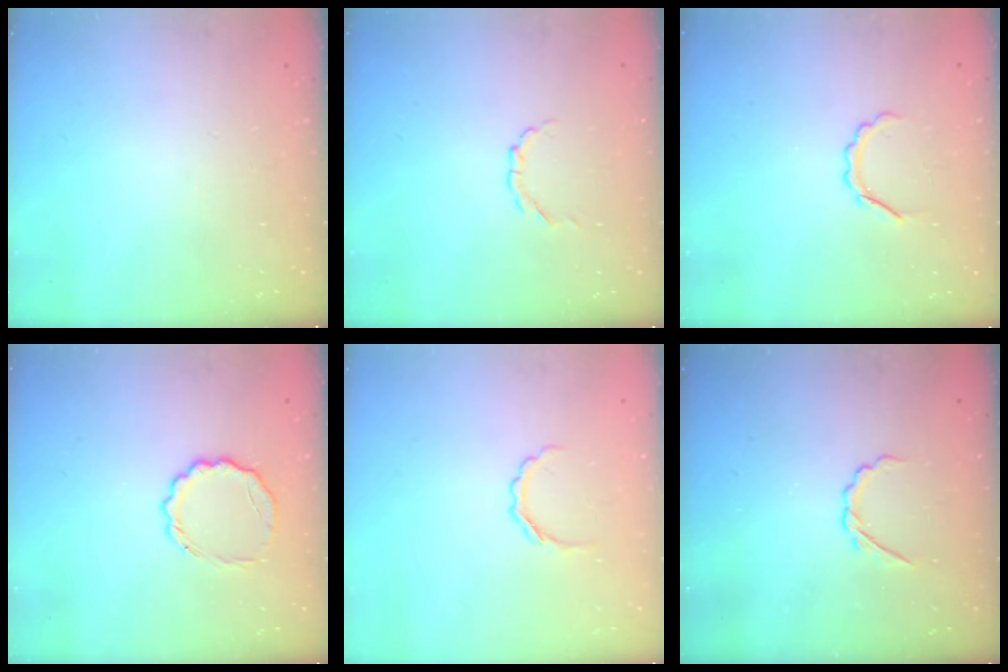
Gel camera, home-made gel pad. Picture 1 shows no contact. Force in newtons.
{"total": 1.7, "press": 1.7, "slide": 0.1}
{"total": 3.6, "press": 3.6, "slide": 0.6}
{"total": 6.2, "press": 6.0, "slide": 1.6}
{"total": 3.8, "press": 3.7, "slide": 0.7}
{"total": 2.6, "press": 2.5, "slide": 0.8}